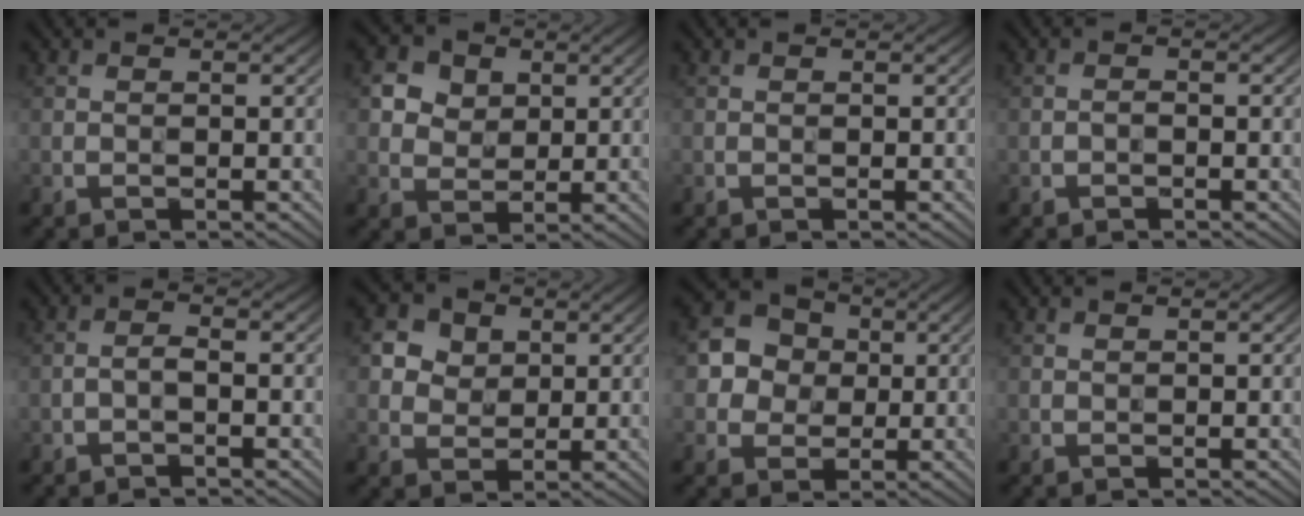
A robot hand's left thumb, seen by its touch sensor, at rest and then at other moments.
{"total": 5.6, "force": [2.3, 4.5, 2.3], "torque": [-0.075, -0.004, 0.040]}
{"total": 0.0}
{"total": 0.8, "force": [-0.6, 0.3, 0.5], "torque": [-0.007, 0.002, -0.011]}
{"total": 1.4, "force": [-0.8, 0.4, 1.1], "torque": [-0.022, 0.004, -0.021]}
{"total": 5.0, "force": [1.9, 4.2, 2.0], "torque": [-0.060, -0.005, 0.031]}
{"total": 6.0, "force": [0.9, 5.5, 2.2], "torque": [-0.055, 0.013, -0.001]}
{"total": 0.0}